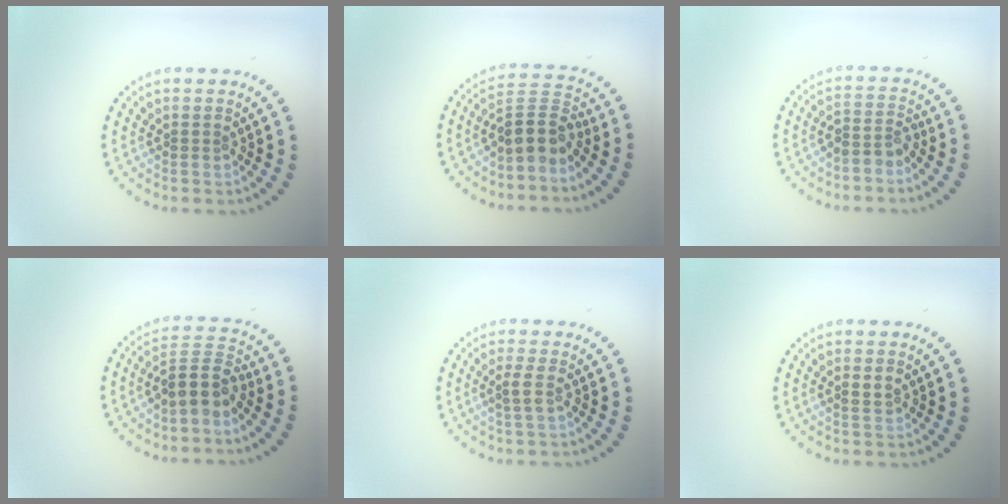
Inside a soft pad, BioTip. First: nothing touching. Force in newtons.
{"total": 3.9, "press": 3.2, "slide": 2.1}
{"total": 2.3, "press": 1.8, "slide": 1.4}
{"total": 3.5, "press": 2.9, "slide": 2.0}
{"total": 1.2, "press": 1.0, "slide": 0.7}
{"total": 0.9, "press": 0.9, "slide": 0.2}